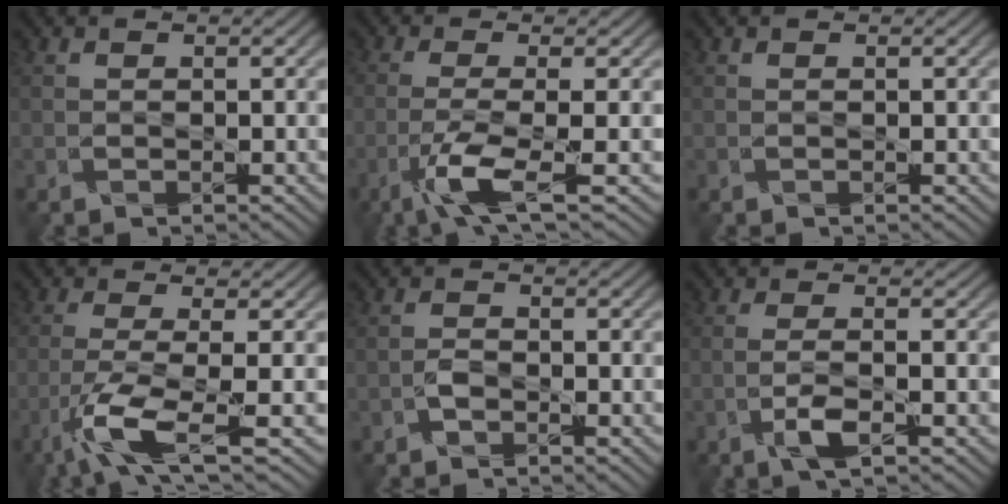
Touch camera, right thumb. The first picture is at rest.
{"total": 5.6, "force": [-2.5, 0.7, 4.9], "torque": [-0.090, 0.002, -0.065]}
{"total": 0.0}
{"total": 6.8, "force": [-3.0, 1.1, 6.1], "torque": [-0.112, -0.001, -0.073]}
{"total": 1.3, "force": [-1.0, 0.7, 0.6], "torque": [-0.011, 0.004, -0.025]}
{"total": 3.0, "force": [-1.4, 0.4, 2.6], "torque": [-0.052, 0.007, -0.038]}